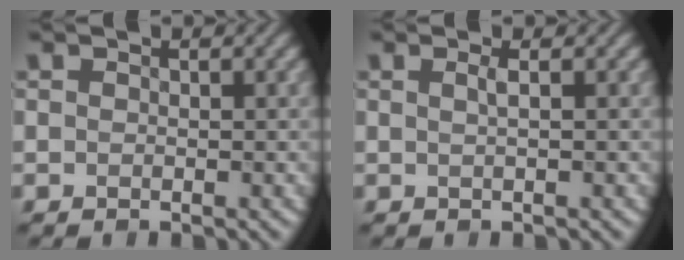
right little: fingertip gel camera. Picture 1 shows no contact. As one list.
[{"total": 0.8, "force": [0.3, 0.0, 0.7], "torque": [-0.014, 0.008, 0.003]}]